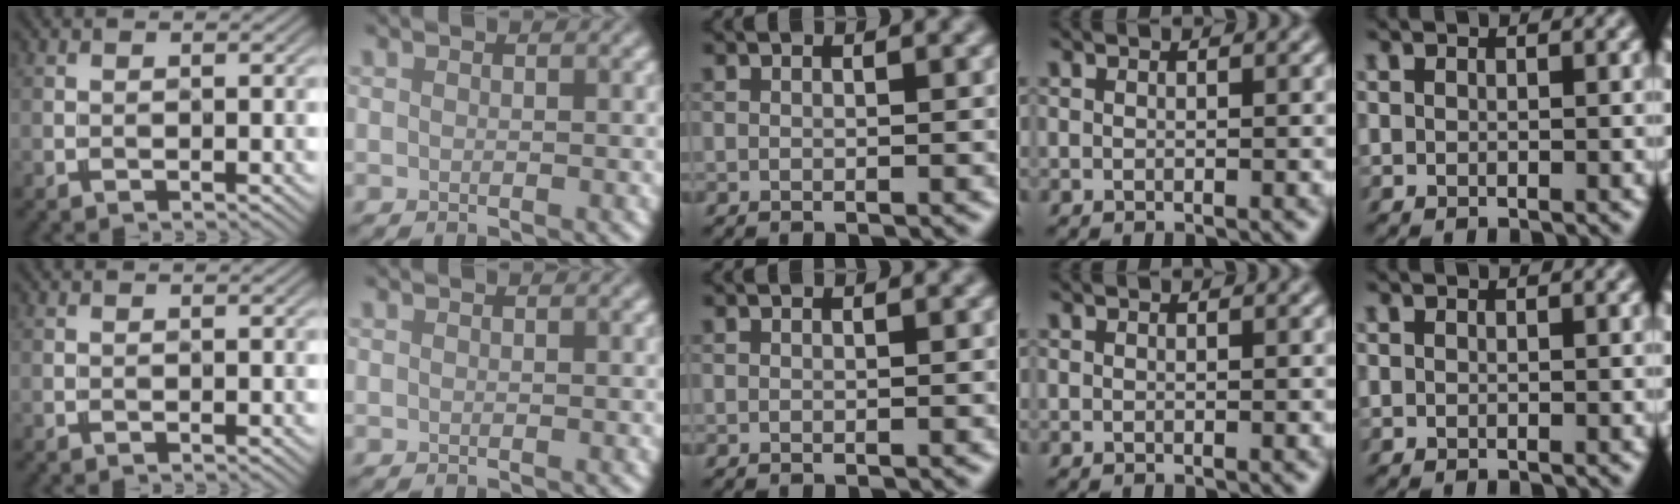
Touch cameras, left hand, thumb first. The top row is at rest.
{}